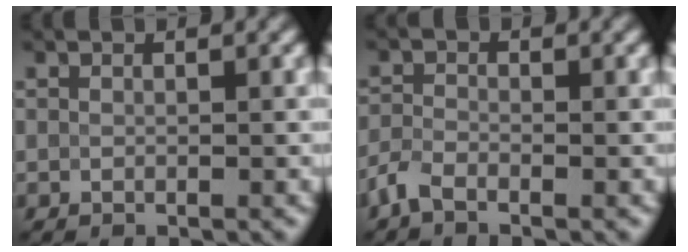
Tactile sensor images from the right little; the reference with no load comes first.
{"total": 1.8, "force": [-1.3, 0.7, 1.0], "torque": [-0.026, -0.001, -0.037]}